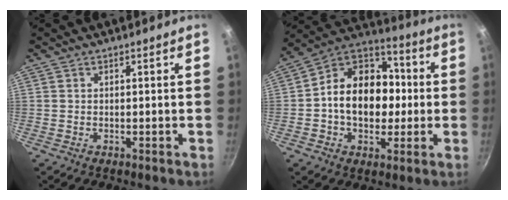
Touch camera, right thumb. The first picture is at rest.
{"total": 17.8, "force": [-0.8, 13.4, 11.7], "torque": [-0.146, 0.039, -0.030]}